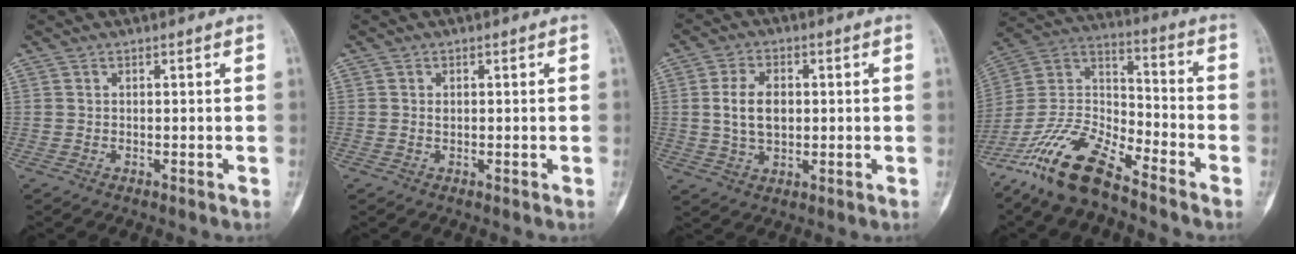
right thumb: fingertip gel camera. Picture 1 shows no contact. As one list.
[{"total": 0.6, "force": [0.2, 0.4, 0.4], "torque": [-0.002, 0.001, 0.004]}, {"total": 7.5, "force": [0.7, 4.8, 5.7], "torque": [-0.095, 0.002, 0.015]}, {"total": 16.6, "force": [-12.4, 5.2, 9.7], "torque": [-0.184, 0.069, -0.239]}]